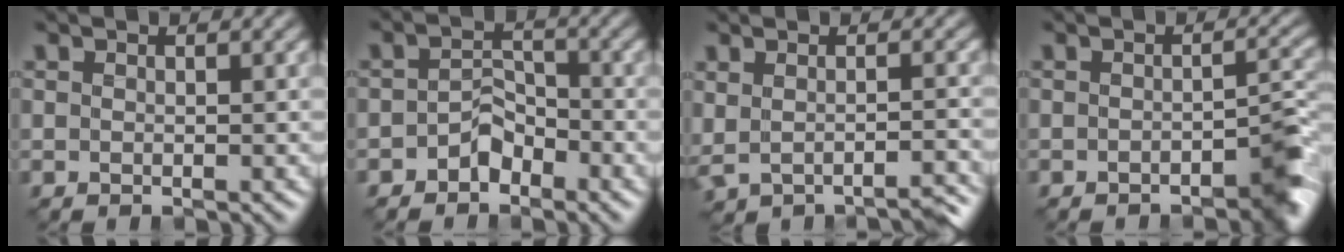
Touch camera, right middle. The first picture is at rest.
{"total": 3.0, "force": [-2.2, 1.7, 1.1], "torque": [-0.007, 0.008, -0.043]}
{"total": 2.3, "force": [-1.3, 0.9, 1.6], "torque": [-0.019, -0.007, -0.016]}
{"total": 4.6, "force": [-2.7, 1.8, 3.3], "torque": [-0.028, -0.003, -0.043]}